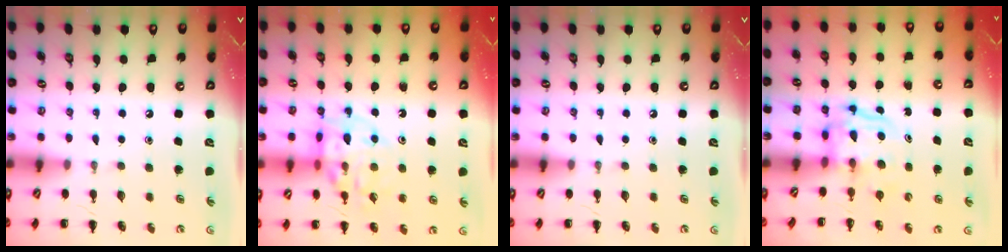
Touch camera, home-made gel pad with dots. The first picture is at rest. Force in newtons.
{"total": 13.9, "press": 13.8, "slide": 1.8}
{"total": 0.0}
{"total": 3.7, "press": 3.6, "slide": 0.3}